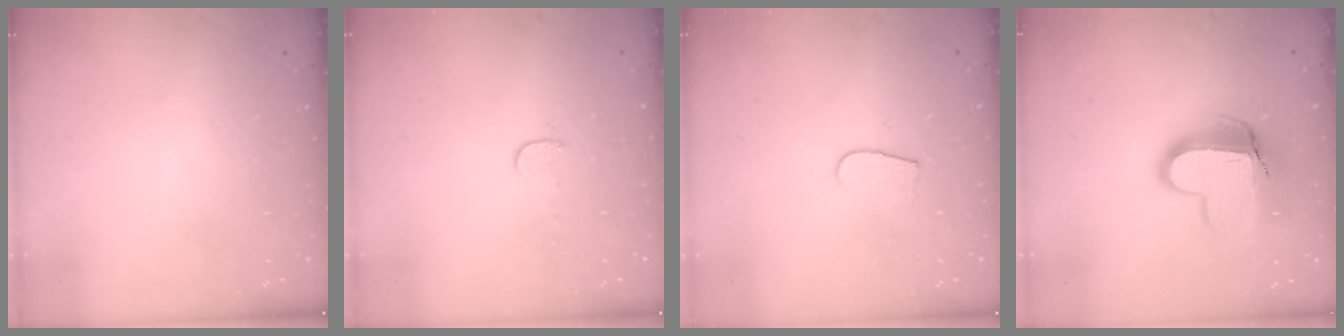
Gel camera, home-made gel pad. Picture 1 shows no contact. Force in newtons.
{"total": 3.7, "press": 3.6, "slide": 0.3}
{"total": 6.0, "press": 6.0, "slide": 0.5}
{"total": 12.3, "press": 12.2, "slide": 1.3}